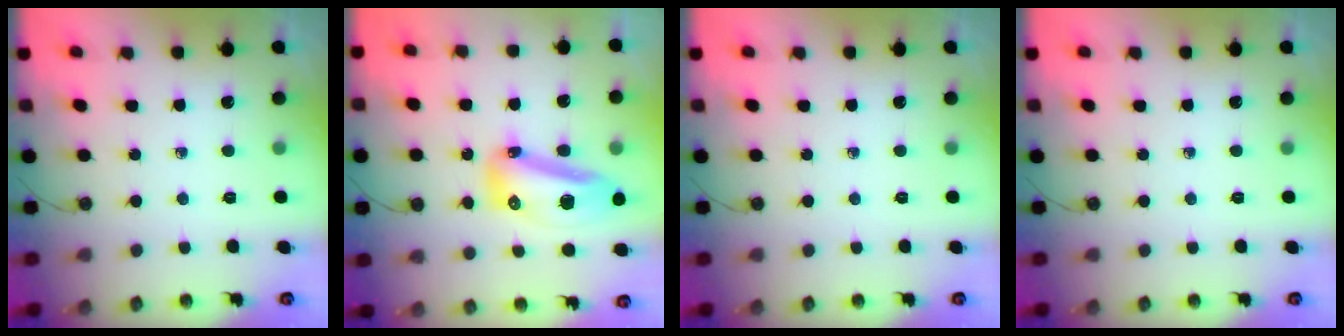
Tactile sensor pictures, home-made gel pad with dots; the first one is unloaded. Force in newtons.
{"total": 17.6, "press": 16.0, "slide": 7.2}
{"total": 0.0}
{"total": 0.0}